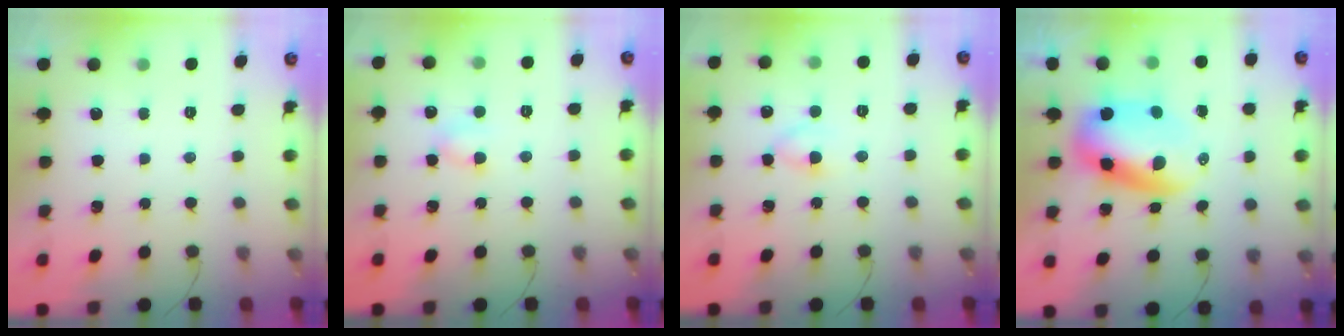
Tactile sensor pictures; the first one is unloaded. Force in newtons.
{"total": 3.4, "press": 3.3, "slide": 0.8}
{"total": 3.8, "press": 3.5, "slide": 1.5}
{"total": 9.0, "press": 8.8, "slide": 1.9}